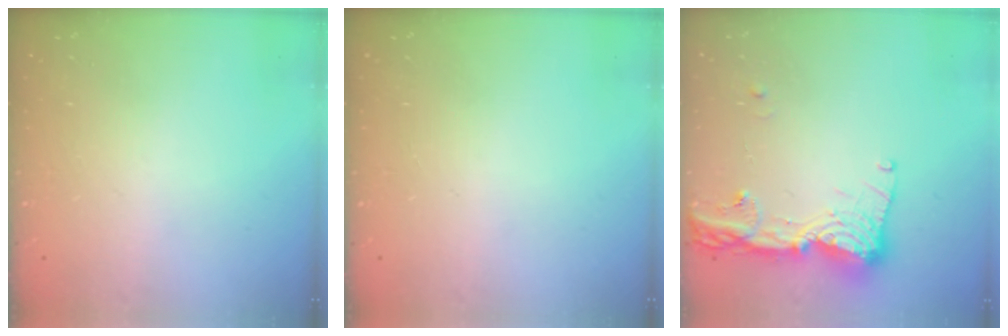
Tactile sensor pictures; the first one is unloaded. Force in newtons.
{"total": 0.0}
{"total": 14.5, "press": 14.4, "slide": 1.7}